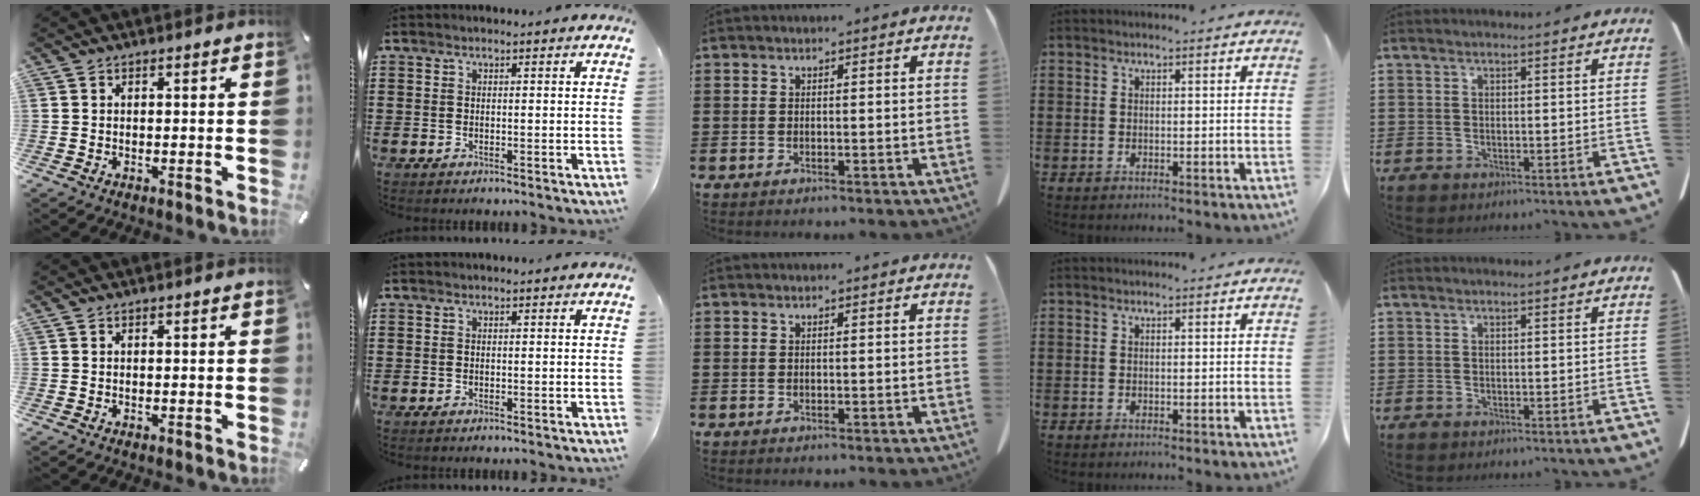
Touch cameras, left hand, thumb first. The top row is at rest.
{}